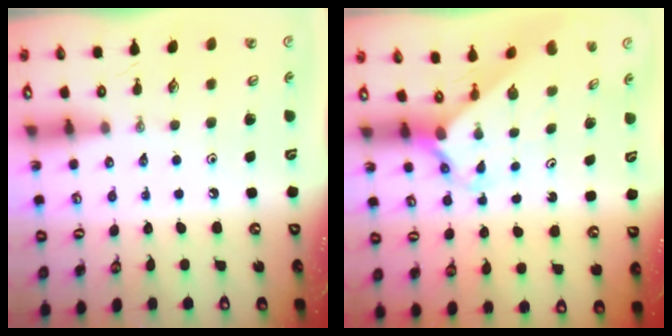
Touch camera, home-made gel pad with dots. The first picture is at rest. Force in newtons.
{"total": 2.2, "press": 2.2, "slide": 0.2}